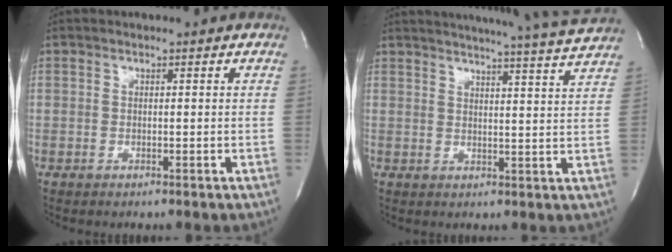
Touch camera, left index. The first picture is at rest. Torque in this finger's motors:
{"motor_torque": [0.38, -0.37, 0.18, 0.08]}